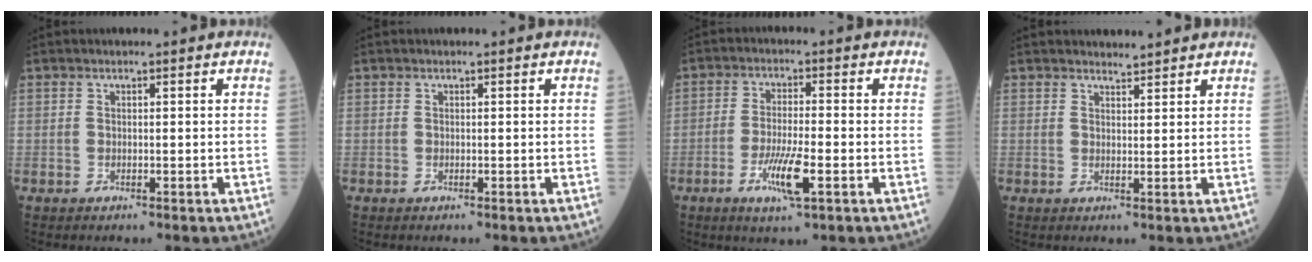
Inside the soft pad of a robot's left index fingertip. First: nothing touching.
{"total": 0.0}
{"total": 6.5, "force": [-2.7, 0.7, 5.9], "torque": [-0.118, -0.010, -0.048]}
{"total": 1.9, "force": [1.9, 0.1, -0.1], "torque": [-0.007, 0.005, 0.032]}